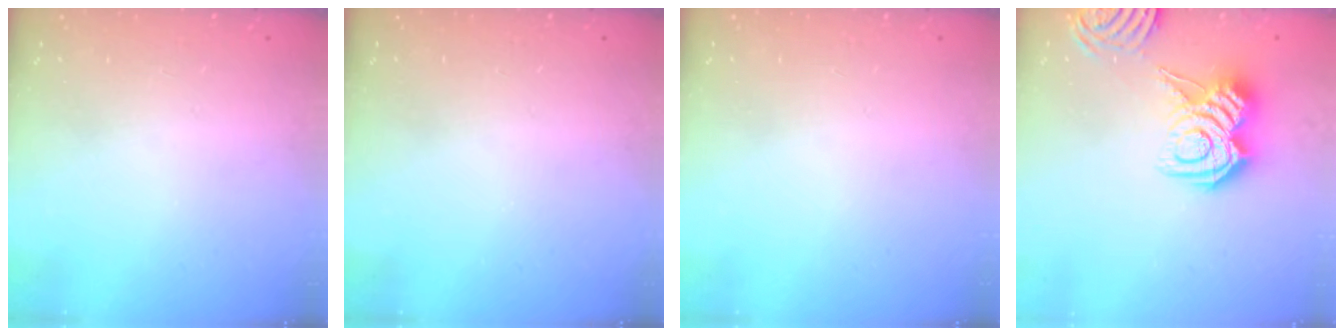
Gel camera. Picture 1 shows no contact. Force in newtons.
{"total": 0.0}
{"total": 0.0}
{"total": 11.2, "press": 11.1, "slide": 0.8}